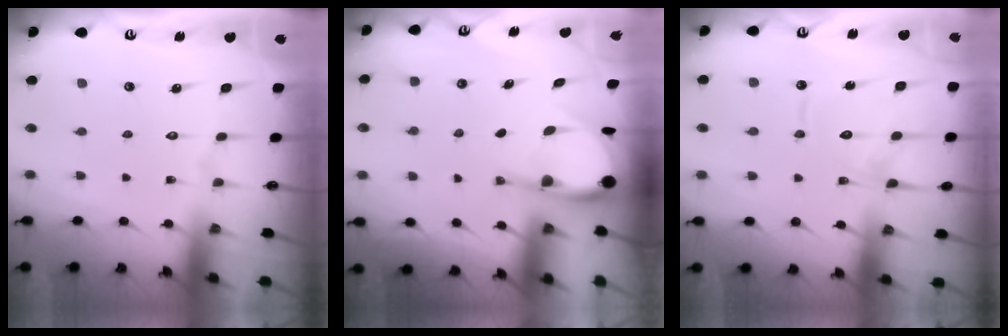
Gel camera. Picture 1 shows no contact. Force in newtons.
{"total": 5.7, "press": 5.6, "slide": 0.6}
{"total": 12.3, "press": 12.3, "slide": 1.2}